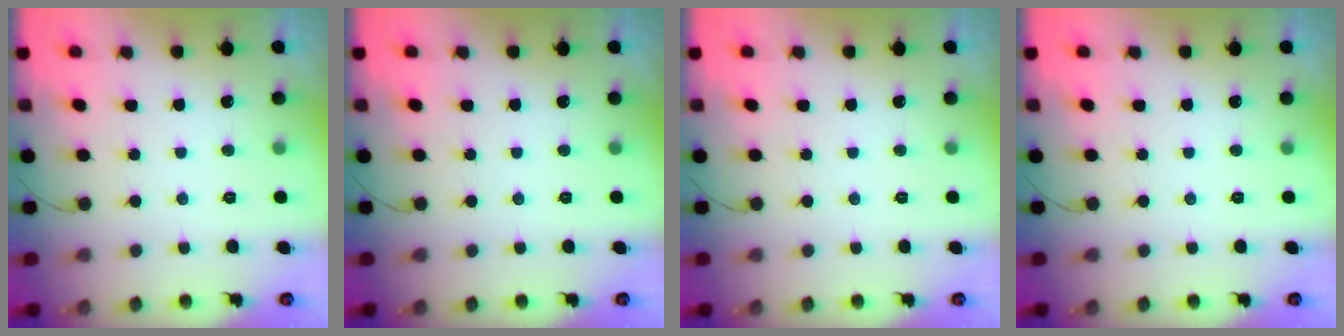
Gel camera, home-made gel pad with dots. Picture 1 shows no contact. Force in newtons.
{"total": 0.0}
{"total": 0.0}
{"total": 0.0}